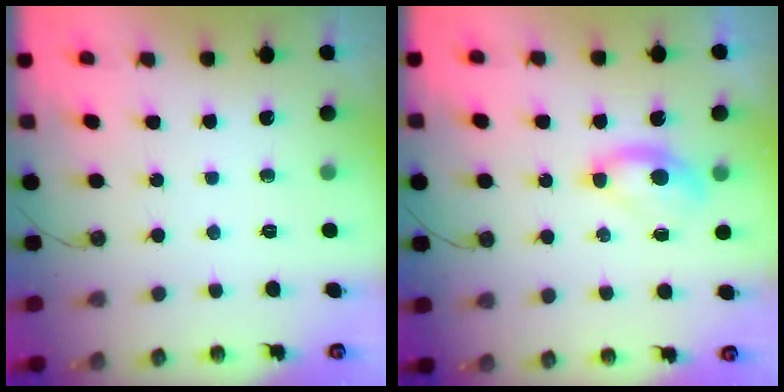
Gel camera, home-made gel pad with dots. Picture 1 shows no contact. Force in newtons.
{"total": 2.1, "press": 2.0, "slide": 0.7}